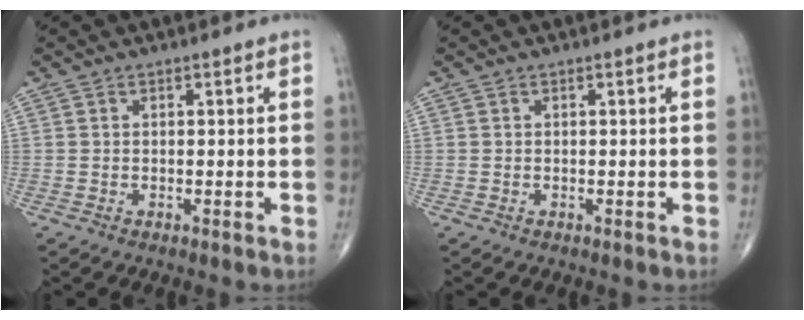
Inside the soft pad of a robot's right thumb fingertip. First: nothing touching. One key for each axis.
{"total": 0.0}